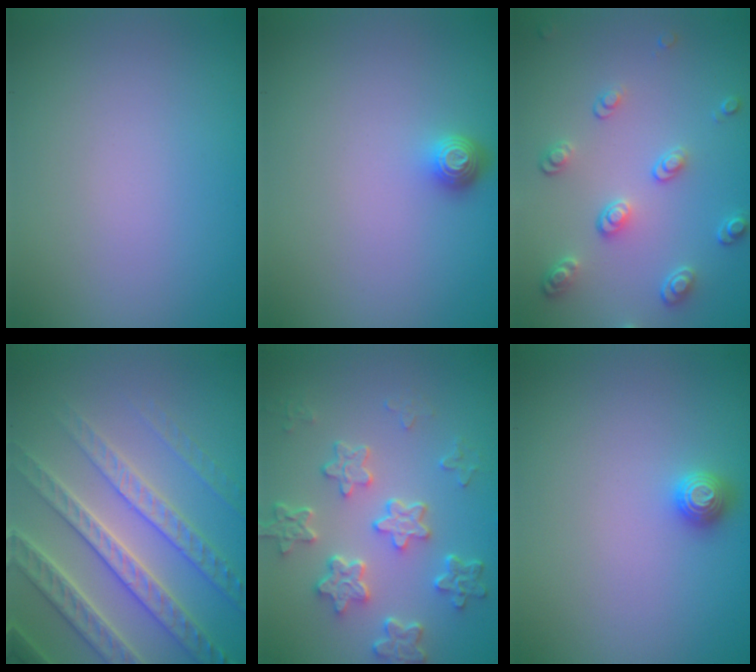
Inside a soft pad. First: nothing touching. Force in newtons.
{"total": 1.3, "press": 1.1, "slide": 0.8}
{"total": 3.3, "press": 2.8, "slide": 1.7}
{"total": 7.0, "press": 6.8, "slide": 1.7}
{"total": 5.6, "press": 4.3, "slide": 3.6}
{"total": 1.3, "press": 1.2, "slide": 0.3}